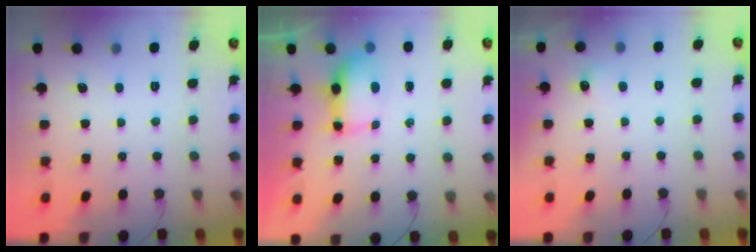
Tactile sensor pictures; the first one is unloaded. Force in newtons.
{"total": 12.6, "press": 8.5, "slide": 9.3}
{"total": 4.2, "press": 4.0, "slide": 1.2}